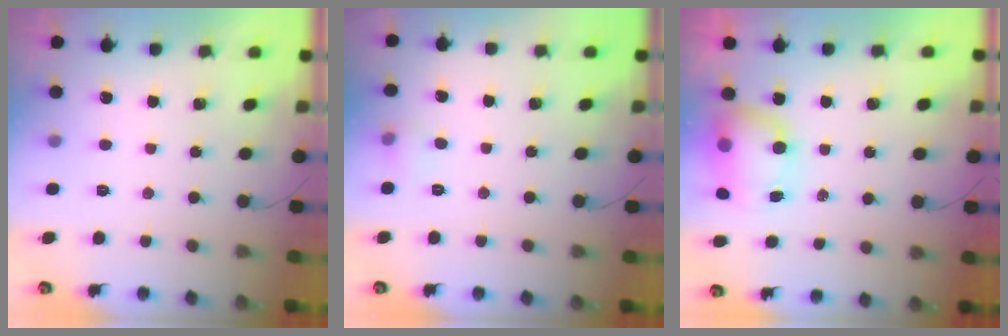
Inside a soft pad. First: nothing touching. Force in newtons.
{"total": 5.6, "press": 4.2, "slide": 3.6}
{"total": 8.8, "press": 8.6, "slide": 1.9}